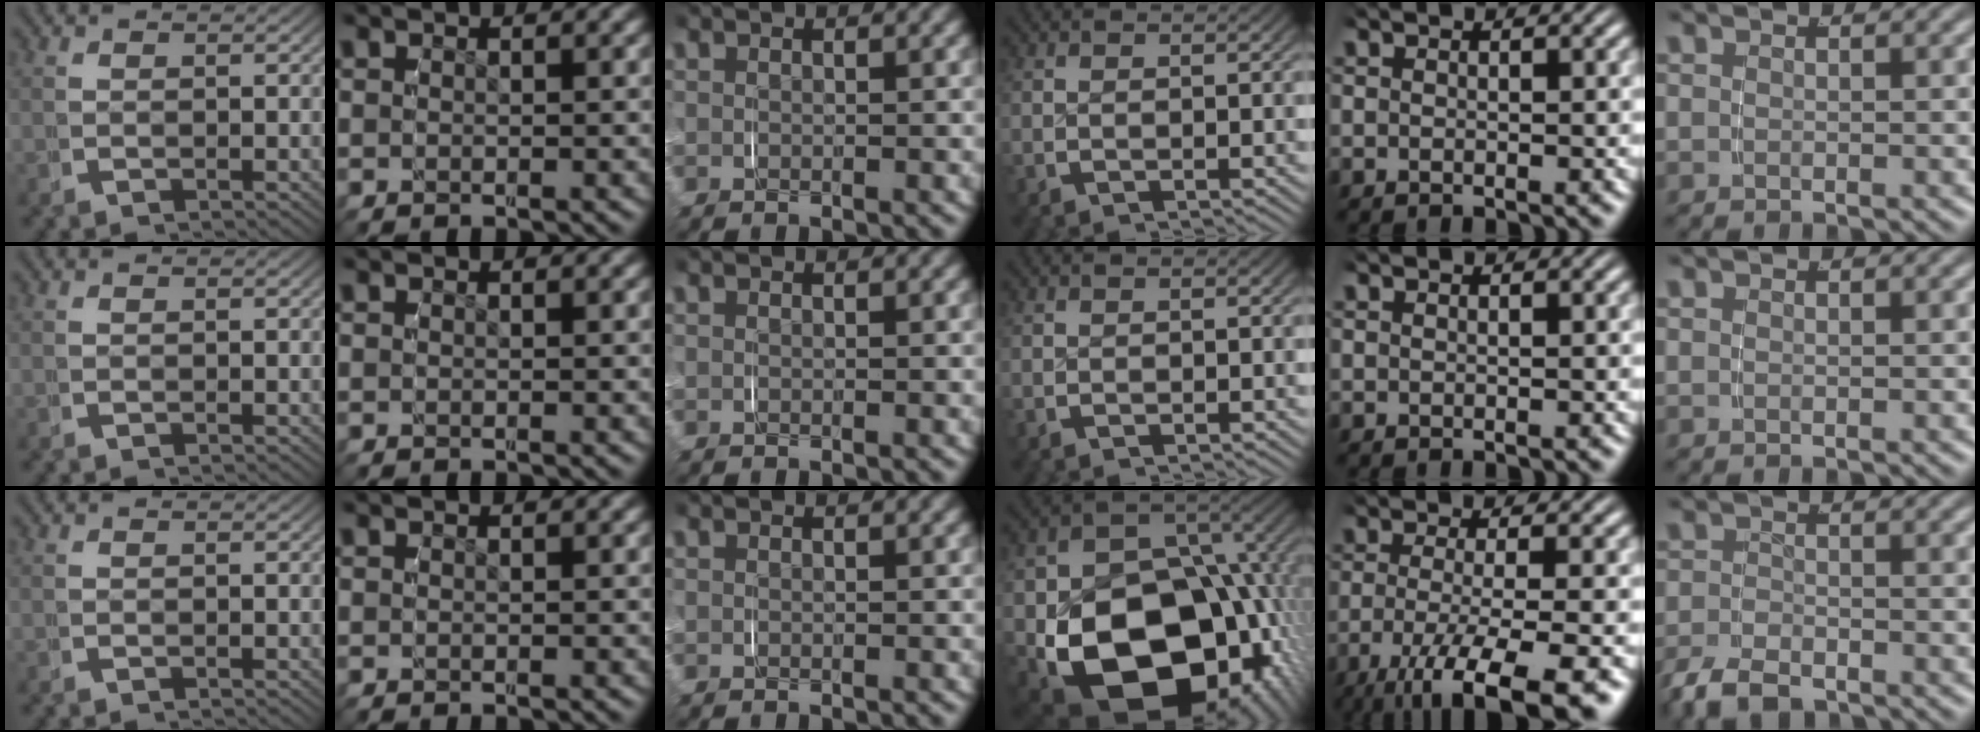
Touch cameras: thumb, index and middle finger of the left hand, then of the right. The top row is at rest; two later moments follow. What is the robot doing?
{"motion": "grasp_and_lifting", "object": "paper plate"}